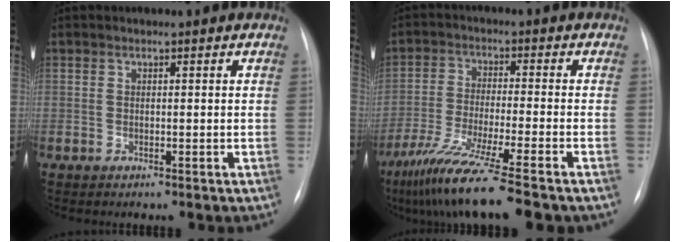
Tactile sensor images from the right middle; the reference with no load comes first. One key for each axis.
{"total": 12.3, "fx": -9.1, "fy": -0.8, "fz": 8.3, "tx": -0.151, "ty": -0.044, "tz": -0.153}